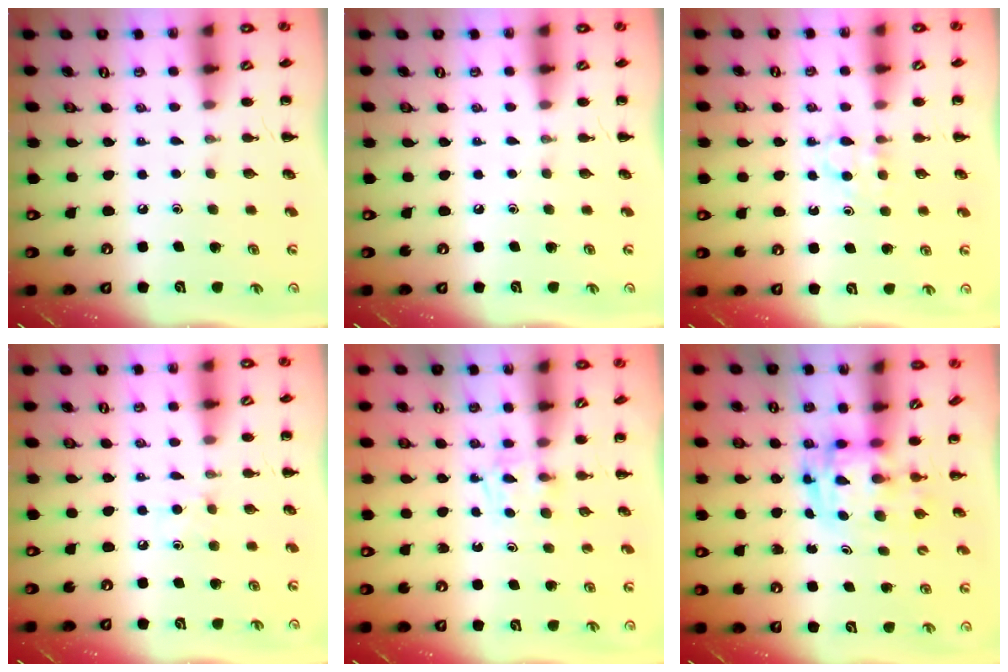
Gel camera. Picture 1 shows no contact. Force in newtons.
{"total": 0.0}
{"total": 3.5, "press": 3.3, "slide": 1.1}
{"total": 4.7, "press": 4.4, "slide": 1.5}
{"total": 2.4, "press": 2.1, "slide": 1.1}
{"total": 2.8, "press": 2.7, "slide": 0.5}